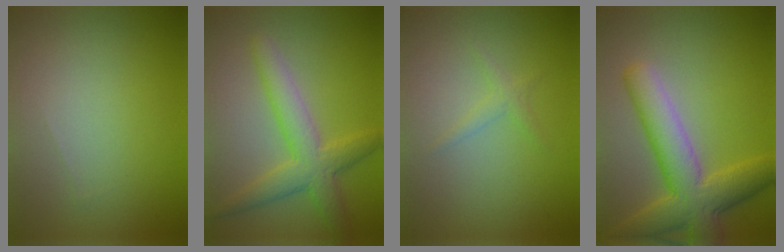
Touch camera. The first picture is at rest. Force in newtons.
{"total": 4.7, "press": 4.7, "slide": 0.1}
{"total": 1.1, "press": 1.1, "slide": 0.0}
{"total": 7.5, "press": 7.5, "slide": 0.4}